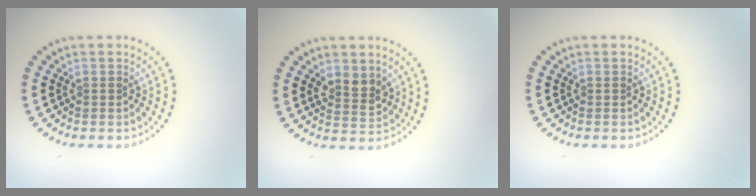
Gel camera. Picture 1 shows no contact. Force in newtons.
{"total": 2.5, "press": 2.3, "slide": 0.9}
{"total": 0.0}